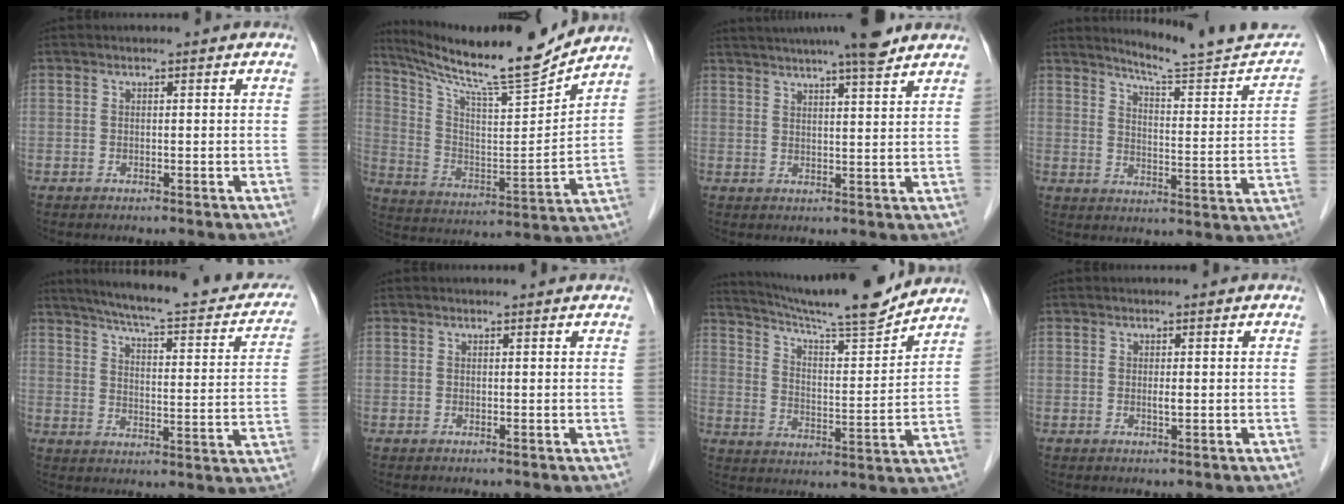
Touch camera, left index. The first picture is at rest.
{"total": 18.3, "force": [16.8, -0.7, 7.4], "torque": [-0.137, -0.034, 0.276]}
{"total": 13.2, "force": [11.2, 0.6, 7.1], "torque": [-0.118, 0.023, 0.151]}
{"total": 16.1, "force": [15.3, 0.2, 5.0], "torque": [-0.067, -0.062, 0.195]}
{"total": 23.1, "force": [19.5, 3.8, 11.8], "torque": [-0.161, -0.012, 0.239]}
{"total": 1.1, "force": [1.1, 0.0, 0.1], "torque": [-0.010, 0.005, 0.012]}
{"total": 16.6, "force": [15.4, 0.0, 6.2], "torque": [-0.111, -0.013, 0.236]}
{"total": 0.8, "force": [0.1, 0.1, 0.8], "torque": [-0.018, -0.003, 0.002]}